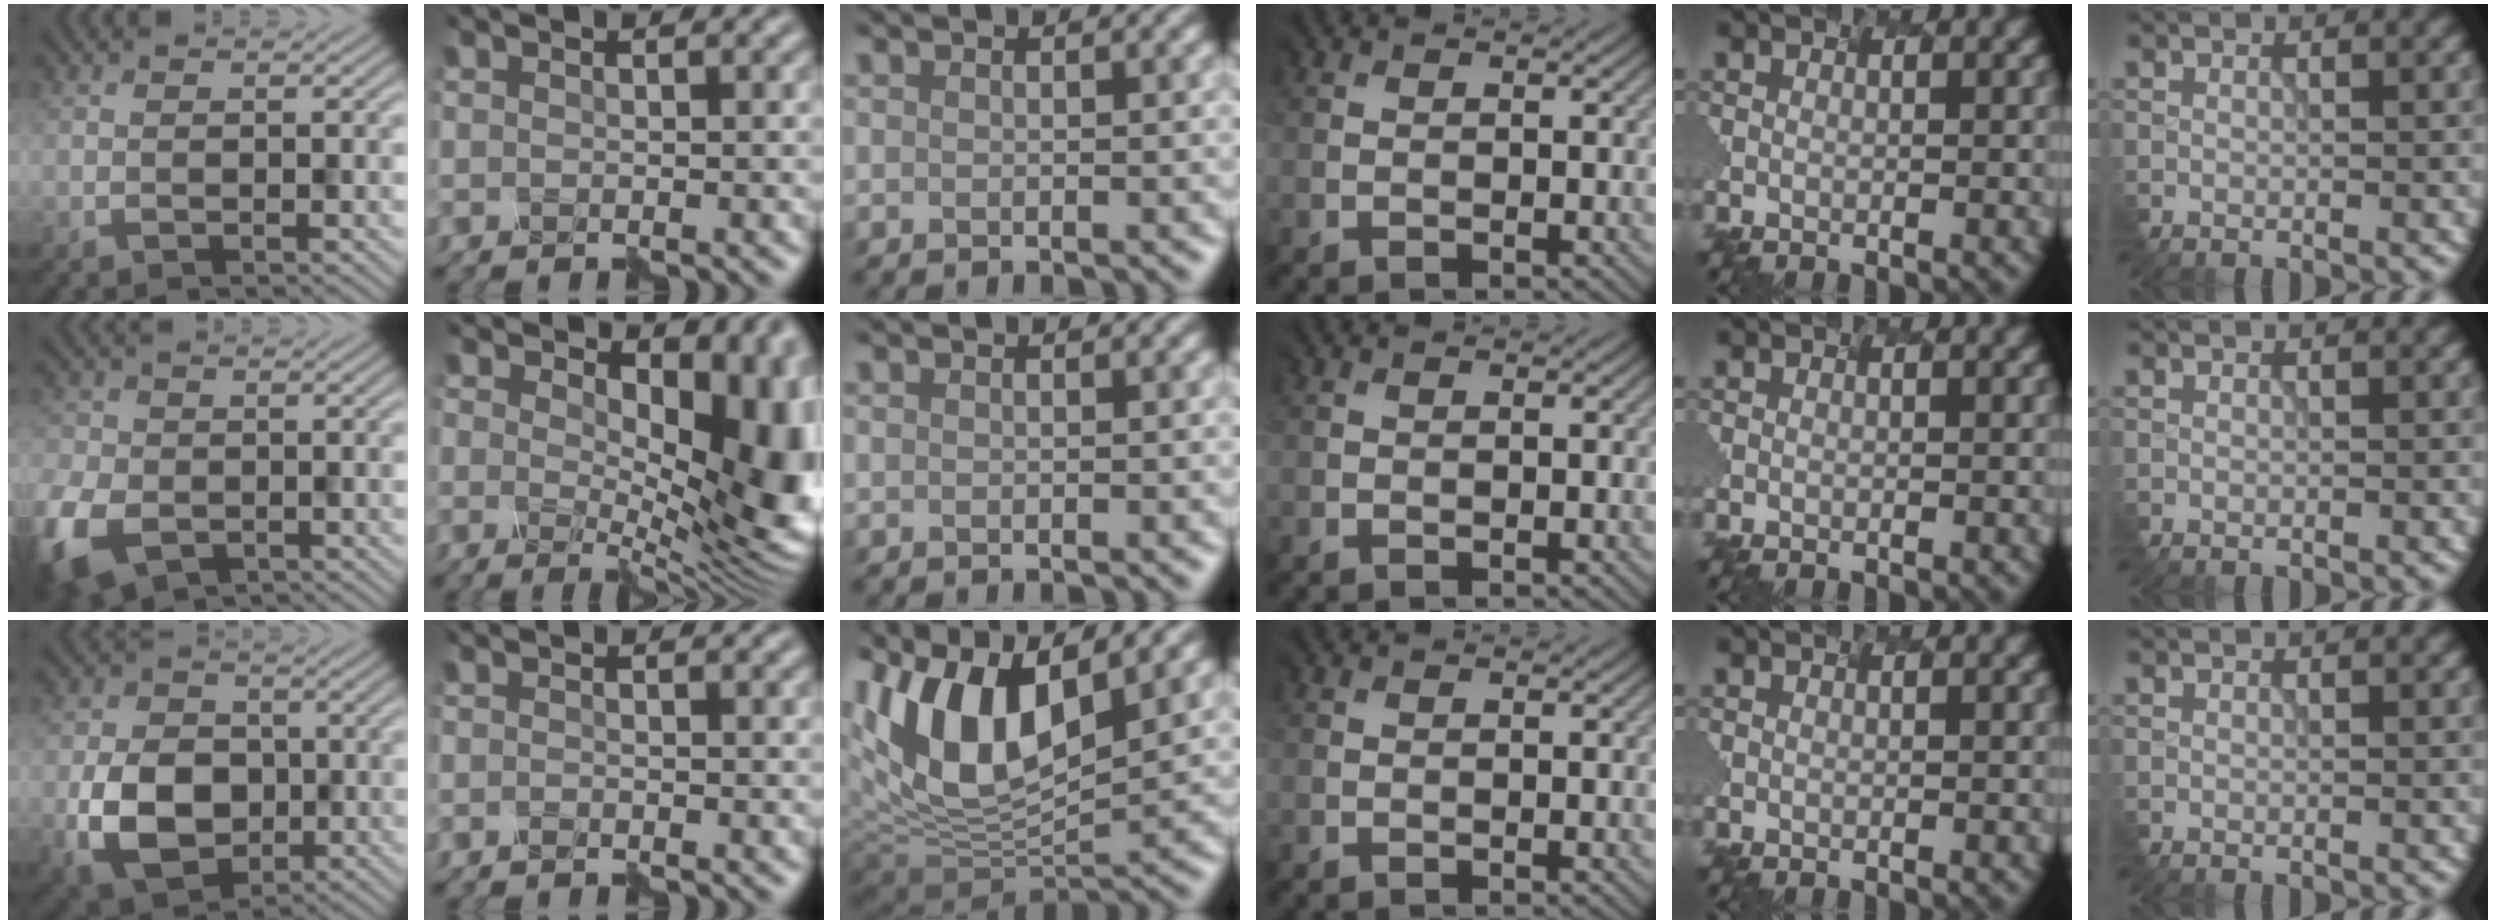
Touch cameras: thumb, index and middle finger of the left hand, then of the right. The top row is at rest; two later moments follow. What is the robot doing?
{"motion": "disassemble", "object": "velcro strap"}